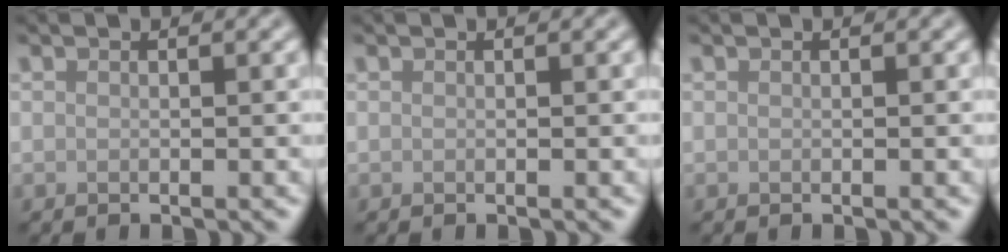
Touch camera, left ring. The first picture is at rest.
{"total": 0.0}
{"total": 0.0}